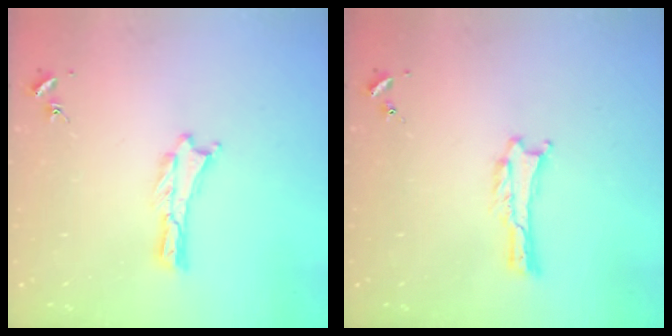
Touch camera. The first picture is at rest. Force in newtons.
{"total": 0.0}